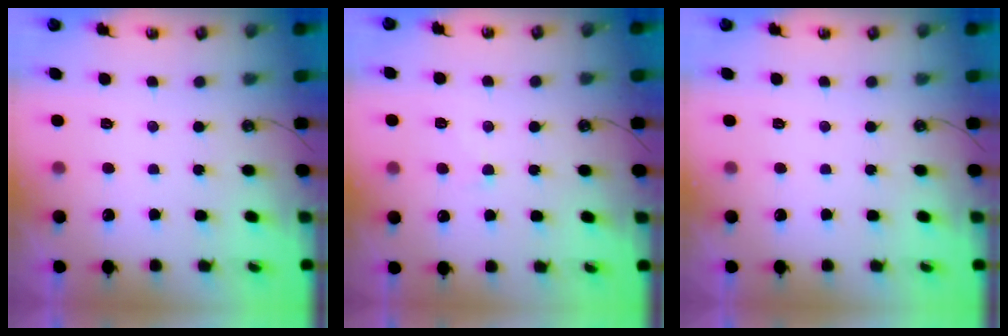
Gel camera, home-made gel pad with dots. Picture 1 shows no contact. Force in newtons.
{"total": 2.1, "press": 2.0, "slide": 0.5}
{"total": 0.0}